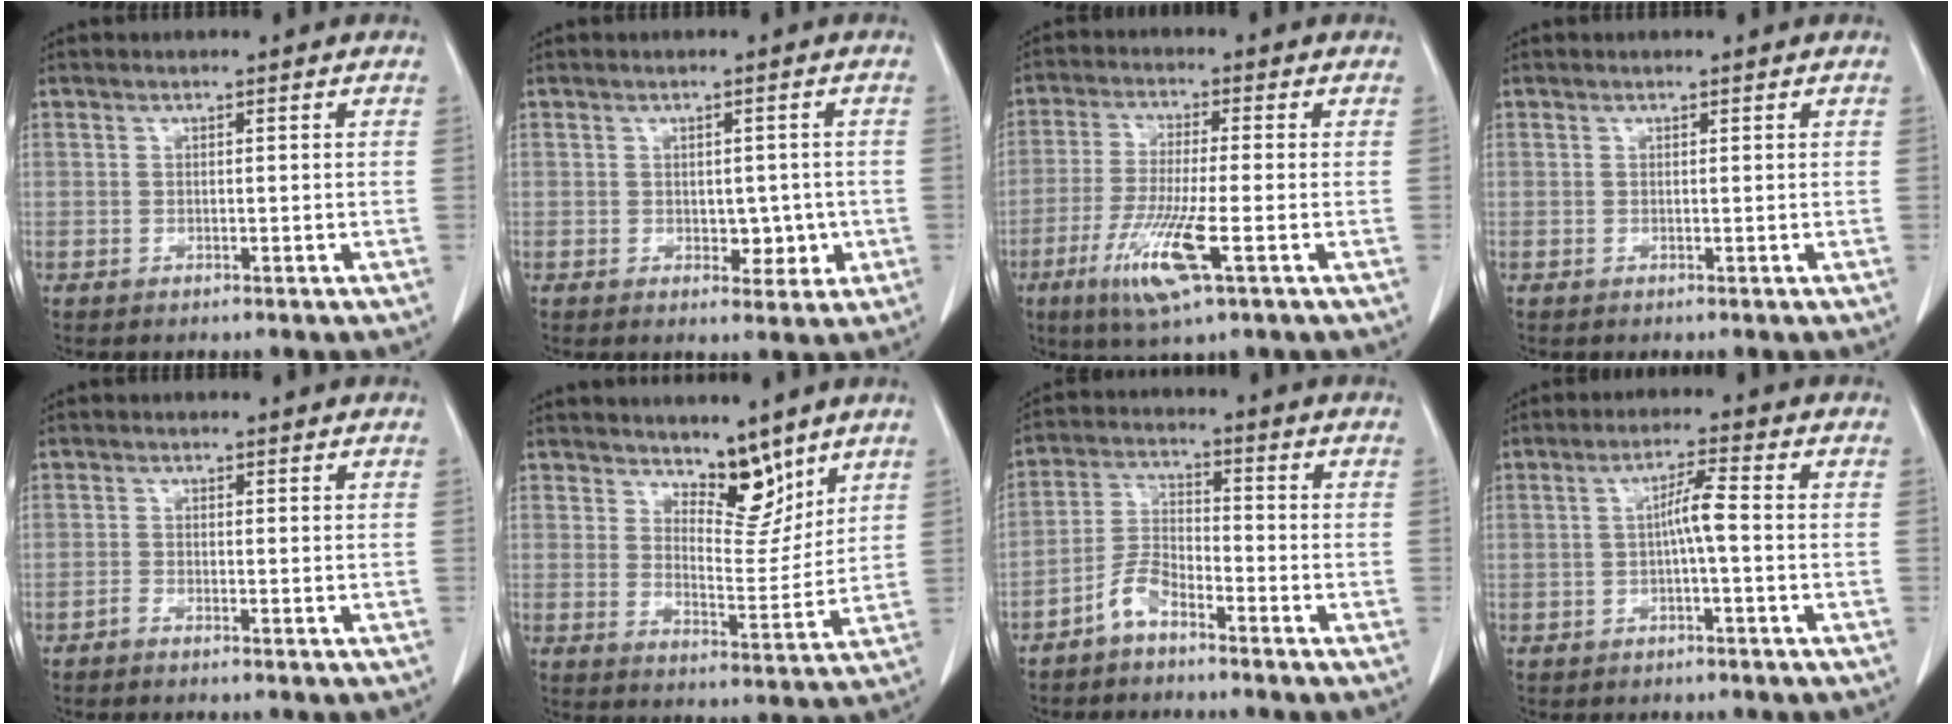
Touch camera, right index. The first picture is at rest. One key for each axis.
{"total": 4.0, "fx": -0.5, "fy": 2.6, "fz": 3.0, "tx": -0.029, "ty": 0.003, "tz": 0.001}
{"total": 10.2, "fx": -4.2, "fy": 0.6, "fz": 9.3, "tx": -0.188, "ty": -0.025, "tz": -0.077}
{"total": 0.0}
{"total": 0.8, "fx": -0.7, "fy": -0.1, "fz": 0.3, "tx": -0.005, "ty": 0.001, "tz": -0.016}
{"total": 7.0, "fx": 5.5, "fy": 2.7, "fz": 3.4, "tx": -0.042, "ty": -0.008, "tz": 0.095}
{"total": 4.9, "fx": -3.7, "fy": 1.6, "fz": 2.8, "tx": -0.066, "ty": 0.006, "tz": -0.077}
{"total": 3.8, "fx": -0.4, "fy": 0.0, "fz": 3.8, "tx": -0.068, "ty": 0.009, "tz": -0.005}